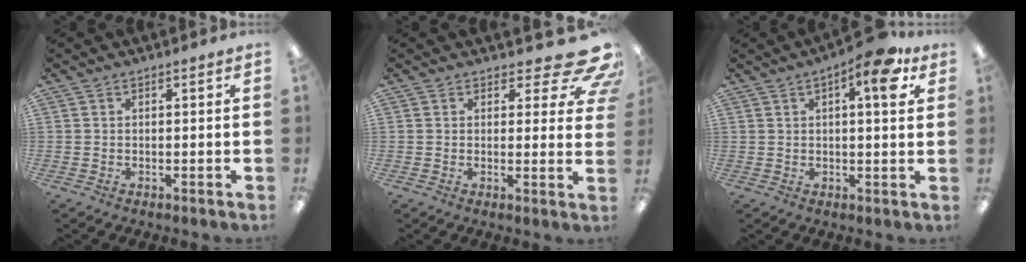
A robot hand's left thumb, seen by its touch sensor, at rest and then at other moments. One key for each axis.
{"total": 9.8, "fx": 6.4, "fy": 3.7, "fz": 6.3, "tx": -0.073, "ty": -0.038, "tz": 0.112}
{"total": 9.1, "fx": 4.2, "fy": 2.8, "fz": 7.6, "tx": -0.104, "ty": -0.012, "tz": 0.062}